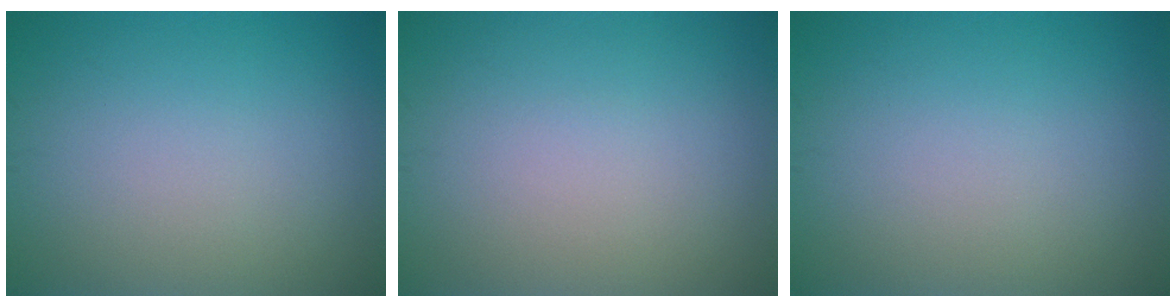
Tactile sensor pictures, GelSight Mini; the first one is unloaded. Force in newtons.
{"total": 0.0}
{"total": 0.0}